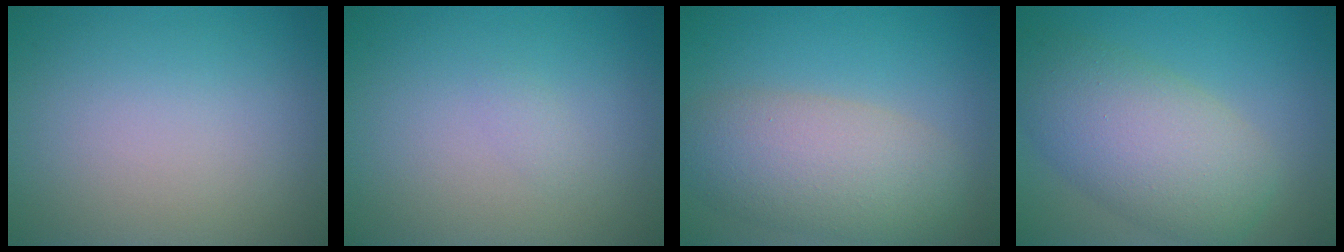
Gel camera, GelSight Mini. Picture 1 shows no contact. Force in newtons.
{"total": 0.5, "press": 0.5, "slide": 0.1}
{"total": 6.4, "press": 6.4, "slide": 0.3}
{"total": 7.5, "press": 7.5, "slide": 0.2}